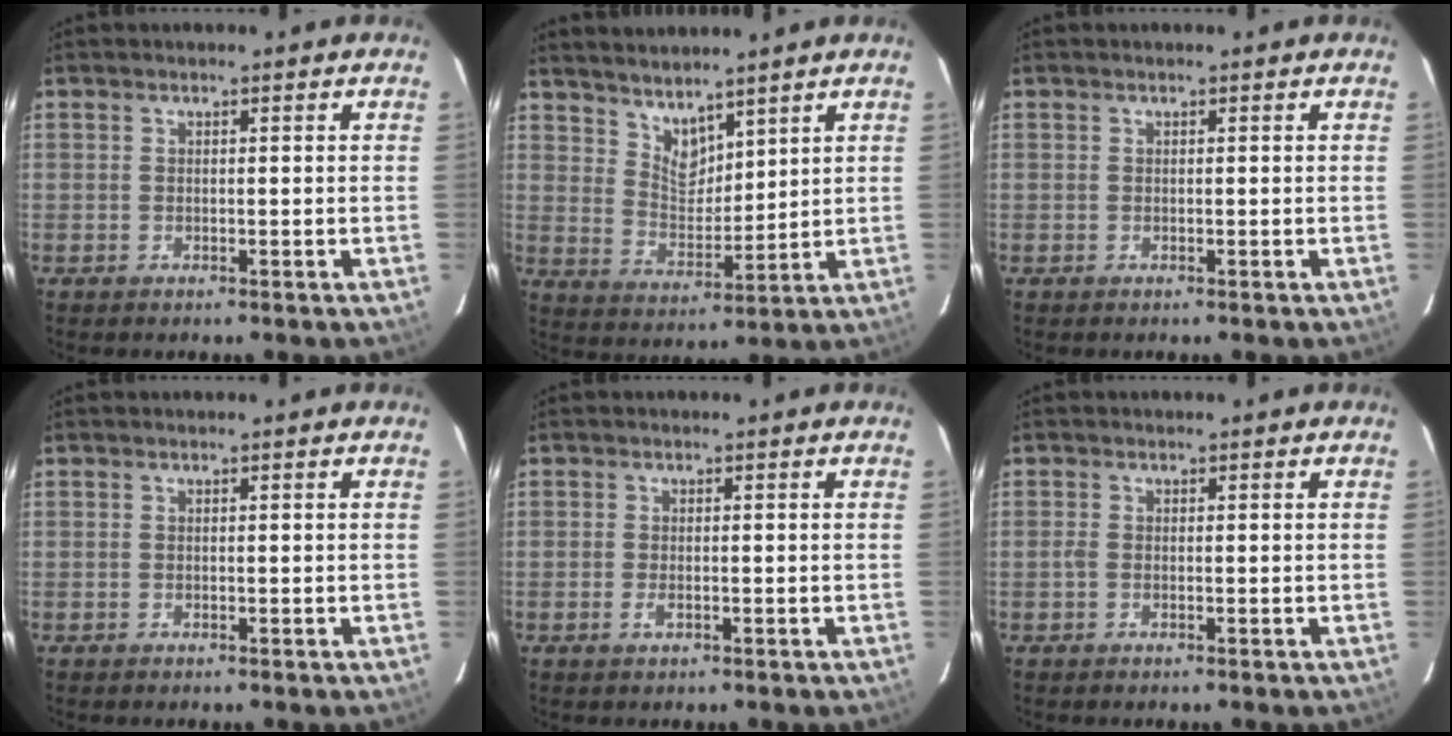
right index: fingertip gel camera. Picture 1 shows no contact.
{"total": 8.0, "force": [6.6, 3.1, 3.3], "torque": [-0.050, 0.001, 0.130]}
{"total": 0.0}
{"total": 0.0}
{"total": 1.4, "force": [-0.6, 0.7, 1.0], "torque": [-0.021, -0.001, -0.012]}
{"total": 0.7, "force": [-0.3, 0.4, 0.5], "torque": [-0.012, 0.002, -0.008]}